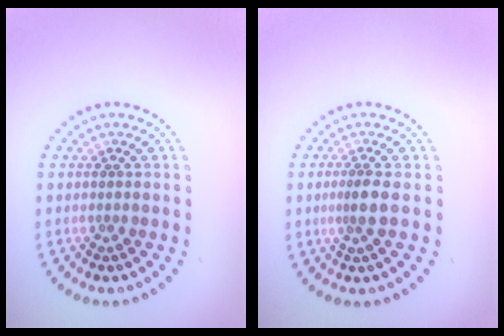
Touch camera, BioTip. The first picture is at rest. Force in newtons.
{"total": 2.0, "press": 1.7, "slide": 1.0}